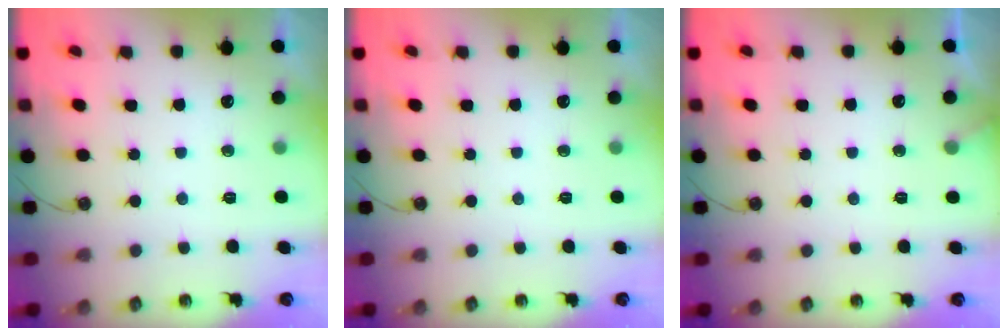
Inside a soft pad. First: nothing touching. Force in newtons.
{"total": 0.0}
{"total": 2.6, "press": 2.6, "slide": 0.3}